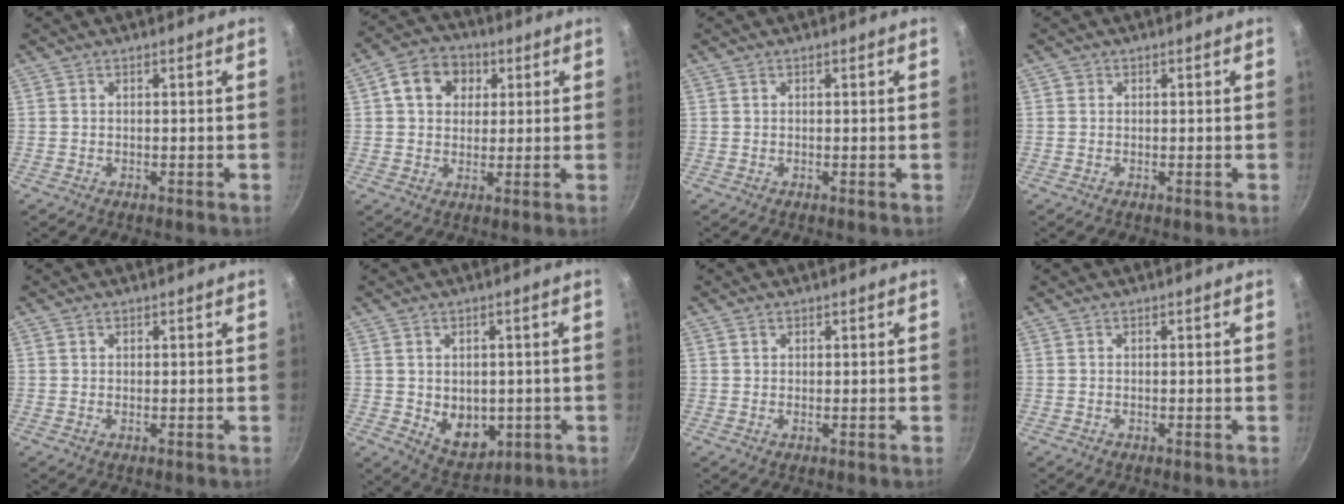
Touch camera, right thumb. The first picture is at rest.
{"total": 9.6, "force": [3.1, 7.6, 5.0], "torque": [-0.059, 0.006, 0.036]}
{"total": 0.0}
{"total": 0.9, "force": [0.2, 0.9, 0.2], "torque": [0.000, 0.001, 0.000]}
{"total": 0.5, "force": [0.3, 0.3, 0.3], "torque": [-0.004, 0.001, 0.003]}
{"total": 8.5, "force": [-0.9, 6.3, 5.7], "torque": [-0.054, -0.014, 0.006]}
{"total": 0.8, "force": [0.5, 0.5, 0.5], "torque": [-0.006, 0.002, 0.006]}
{"total": 0.0}